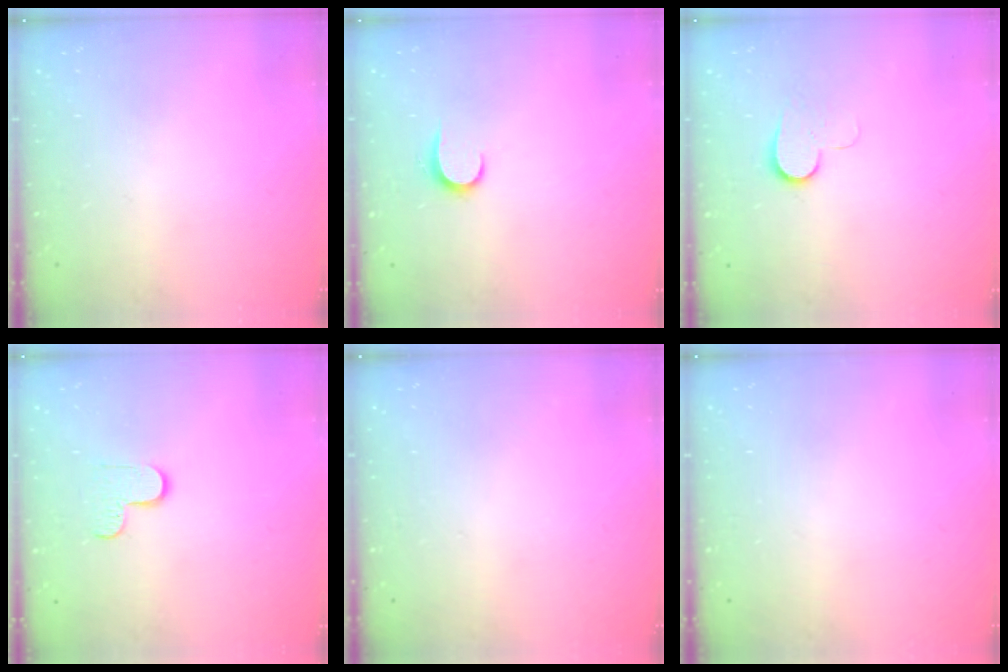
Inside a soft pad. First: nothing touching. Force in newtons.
{"total": 6.2, "press": 6.1, "slide": 0.6}
{"total": 7.4, "press": 7.4, "slide": 0.8}
{"total": 5.1, "press": 5.0, "slide": 0.4}
{"total": 0.0}
{"total": 0.0}